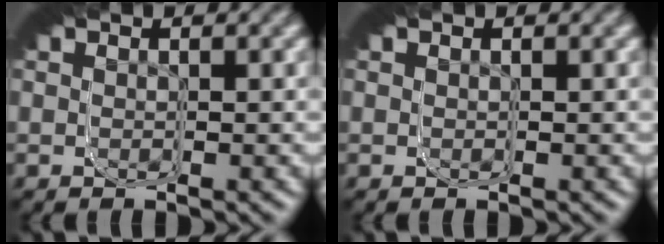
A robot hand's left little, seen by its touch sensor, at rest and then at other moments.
{"total": 0.0}